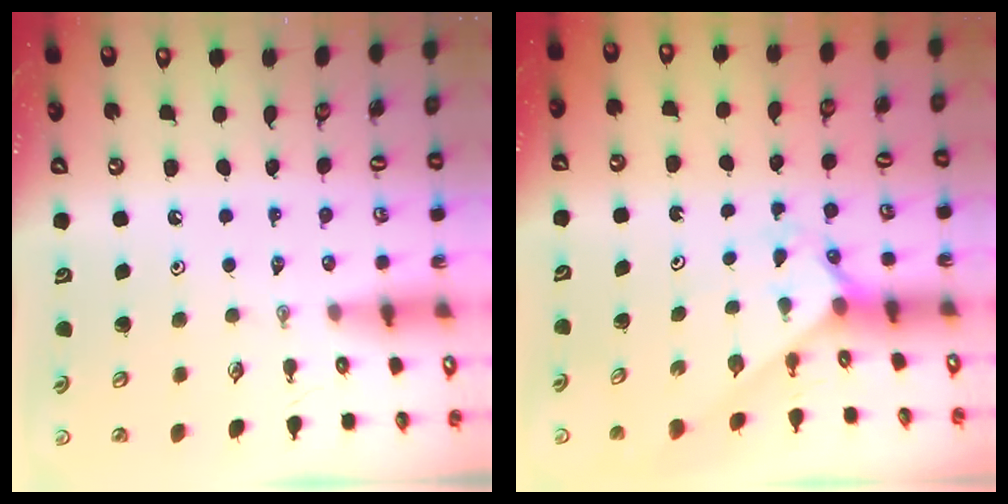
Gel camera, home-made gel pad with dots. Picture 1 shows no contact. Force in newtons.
{"total": 2.1, "press": 2.1, "slide": 0.2}